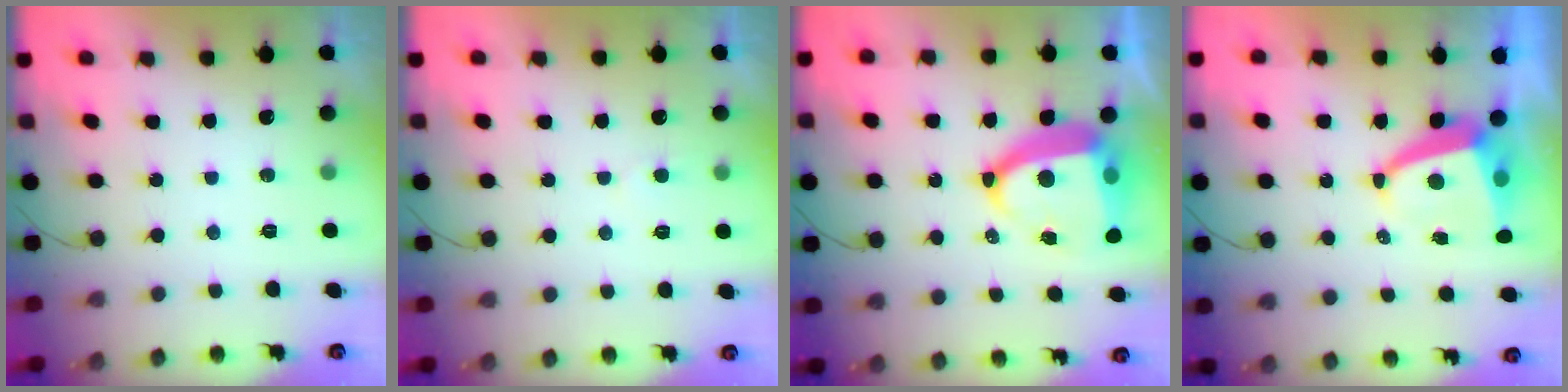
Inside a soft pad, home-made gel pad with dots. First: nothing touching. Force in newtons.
{"total": 2.8, "press": 2.8, "slide": 0.3}
{"total": 14.5, "press": 14.4, "slide": 1.8}
{"total": 5.8, "press": 5.8, "slide": 0.8}